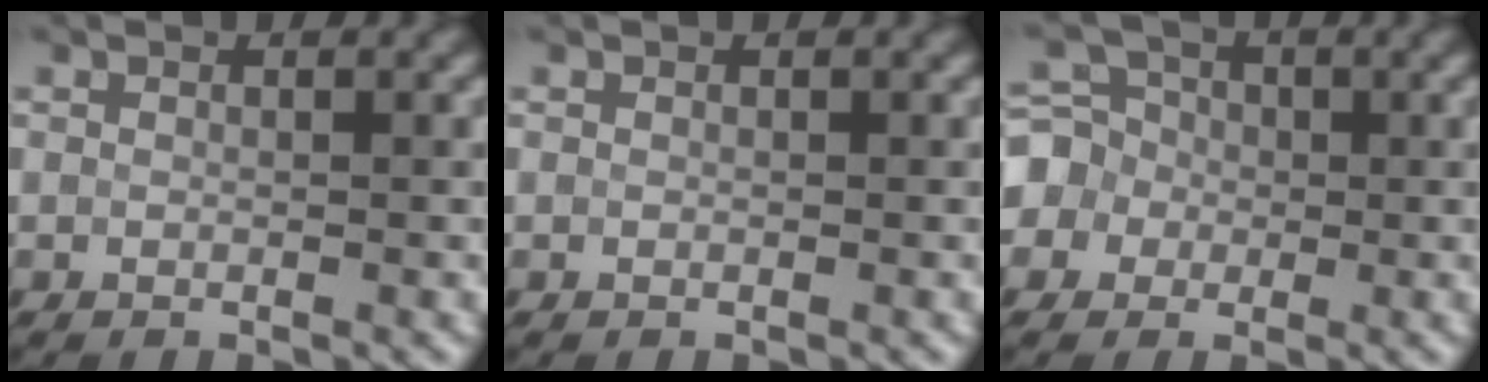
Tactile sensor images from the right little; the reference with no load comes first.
{"total": 0.0}
{"total": 5.8, "force": [-1.0, 5.5, 1.5], "torque": [-0.036, 0.019, -0.051]}